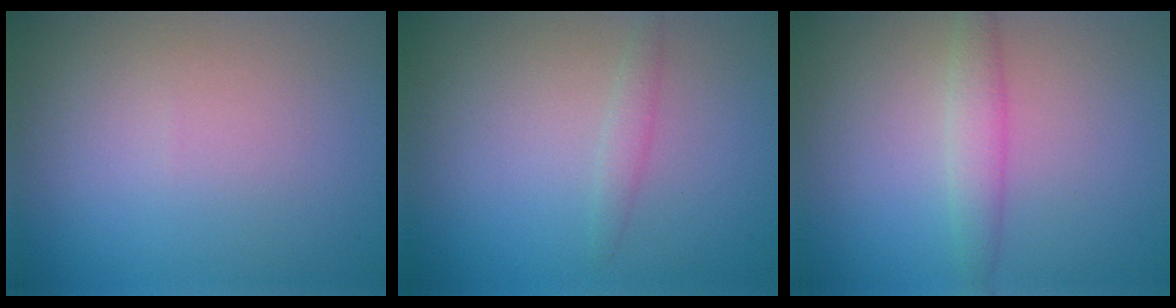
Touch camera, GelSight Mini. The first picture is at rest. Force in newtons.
{"total": 1.0, "press": 1.0, "slide": 0.1}
{"total": 2.2, "press": 2.2, "slide": 0.0}